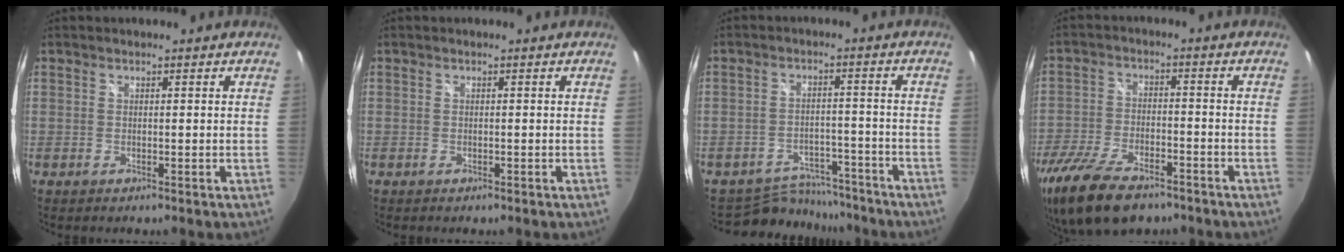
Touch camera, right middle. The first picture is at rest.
{"total": 0.5, "force": [-0.4, 0.3, 0.2], "torque": [-0.004, 0.001, -0.007]}
{"total": 10.4, "force": [-9.6, 3.9, 1.1], "torque": [-0.034, 0.019, -0.132]}
{"total": 17.0, "force": [-12.2, 7.0, 9.6], "torque": [-0.216, -0.035, -0.213]}